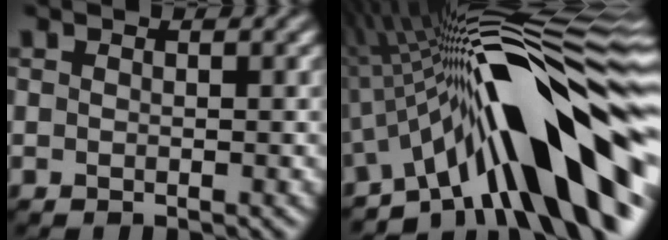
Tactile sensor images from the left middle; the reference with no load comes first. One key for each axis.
{"total": 15.9, "fx": -2.7, "fy": 4.3, "fz": 15.1, "tx": -0.202, "ty": 0.032, "tz": -0.052}